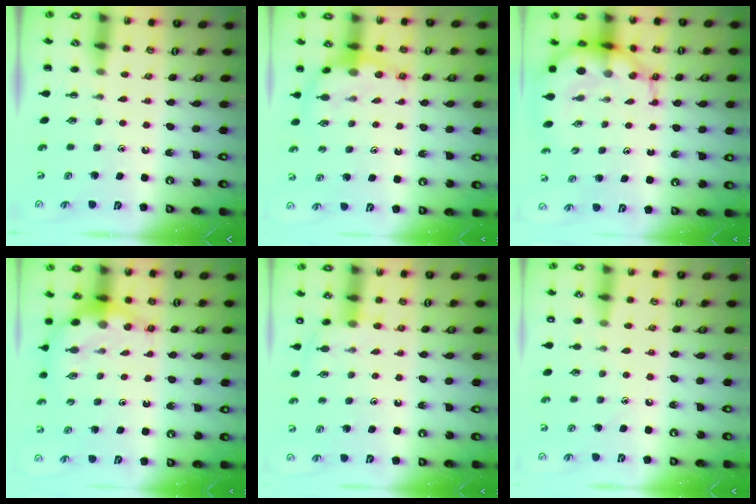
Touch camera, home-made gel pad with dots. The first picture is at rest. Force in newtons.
{"total": 7.4, "press": 7.3, "slide": 1.2}
{"total": 10.1, "press": 9.7, "slide": 2.9}
{"total": 7.4, "press": 7.3, "slide": 1.4}
{"total": 5.4, "press": 5.3, "slide": 1.3}
{"total": 7.2, "press": 6.8, "slide": 2.3}